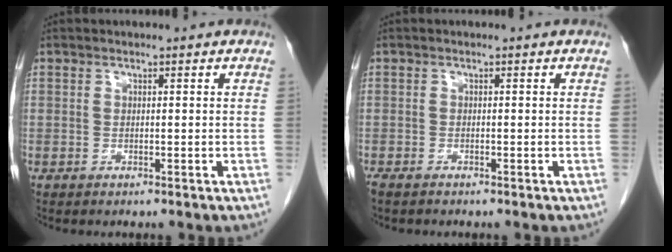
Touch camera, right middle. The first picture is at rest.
{"total": 1.4, "force": [-1.2, 0.4, 0.6], "torque": [-0.014, -0.004, -0.017]}